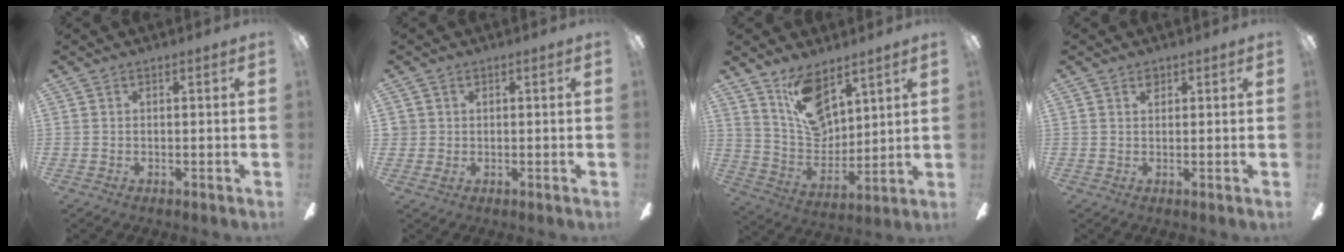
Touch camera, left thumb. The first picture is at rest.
{"total": 1.8, "force": [0.3, 1.7, 0.6], "torque": [-0.002, 0.001, 0.004]}
{"total": 13.6, "force": [9.1, 7.4, 6.8], "torque": [-0.120, -0.043, 0.175]}
{"total": 1.3, "force": [1.0, 0.8, 0.5], "torque": [0.006, -0.006, 0.015]}